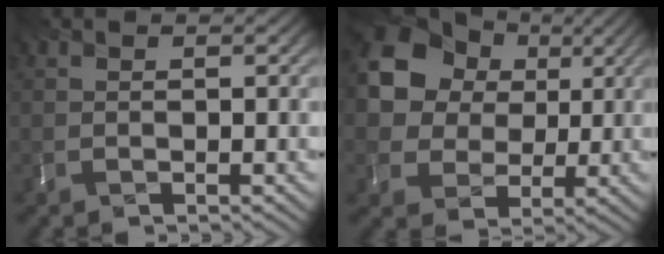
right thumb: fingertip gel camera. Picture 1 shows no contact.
{"total": 13.4, "force": [3.4, 11.4, 6.2], "torque": [-0.183, 0.034, 0.060]}